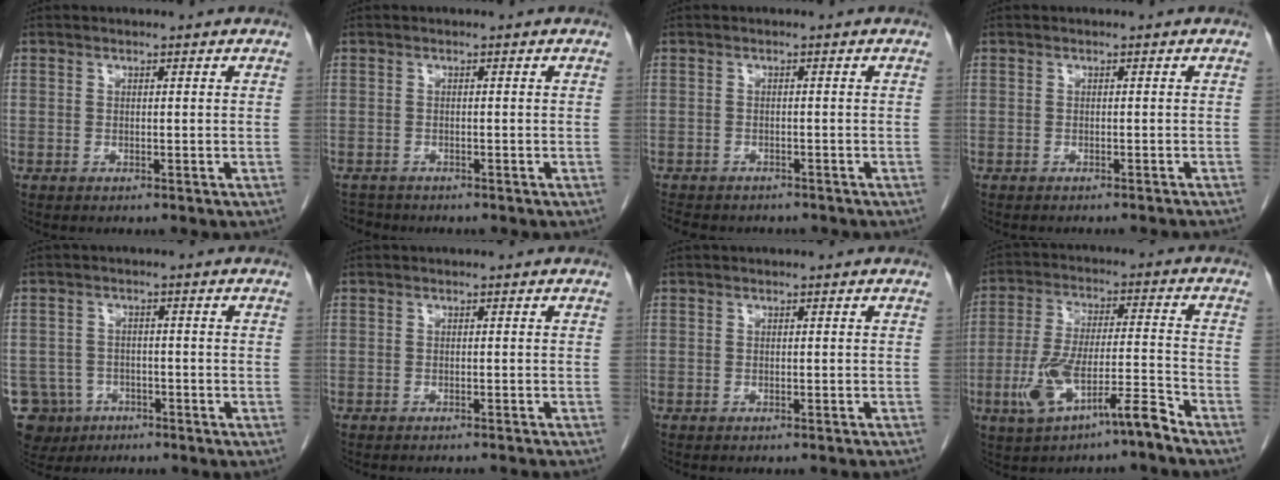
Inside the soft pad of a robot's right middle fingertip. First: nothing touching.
{"total": 1.8, "force": [-1.7, 0.5, -0.3], "torque": [0.002, -0.006, -0.028]}
{"total": 8.2, "force": [-7.0, 3.0, 3.1], "torque": [-0.059, -0.002, -0.088]}
{"total": 5.4, "force": [-5.0, 0.0, 1.8], "torque": [-0.017, -0.015, -0.057]}
{"total": 8.0, "force": [-4.3, 6.7, 1.0], "torque": [-0.033, 0.008, -0.060]}
{"total": 5.6, "force": [-5.4, 0.0, 1.6], "torque": [-0.014, -0.012, -0.060]}
{"total": 3.9, "force": [-3.6, 0.2, 1.5], "torque": [-0.018, -0.010, -0.042]}
{"total": 9.9, "force": [-5.8, 1.6, 7.9], "torque": [-0.162, 0.014, -0.100]}